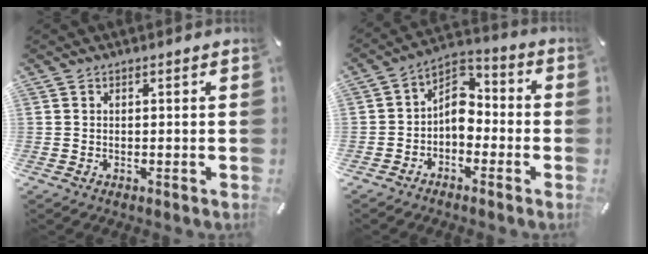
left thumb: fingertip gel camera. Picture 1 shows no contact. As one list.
[{"total": 7.3, "force": [-2.2, 5.6, 4.1], "torque": [-0.079, 0.012, -0.046]}]